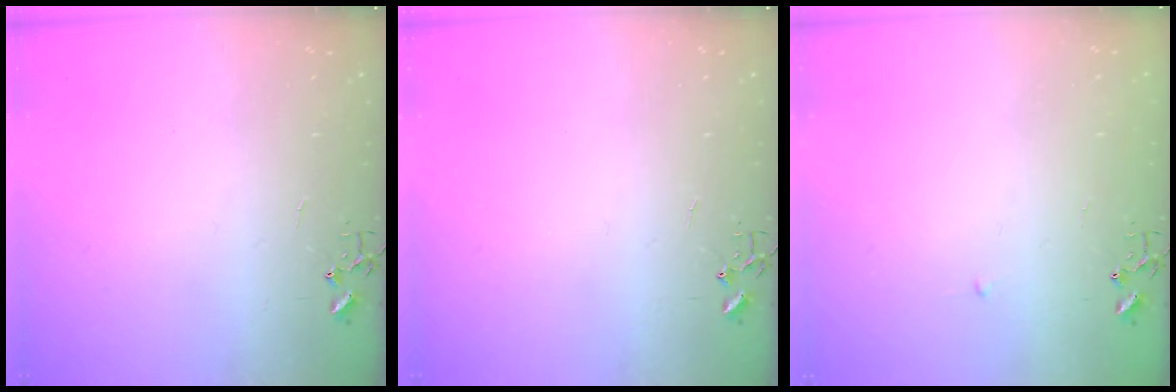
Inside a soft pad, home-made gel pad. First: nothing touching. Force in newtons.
{"total": 0.0}
{"total": 2.3, "press": 2.3, "slide": 0.3}